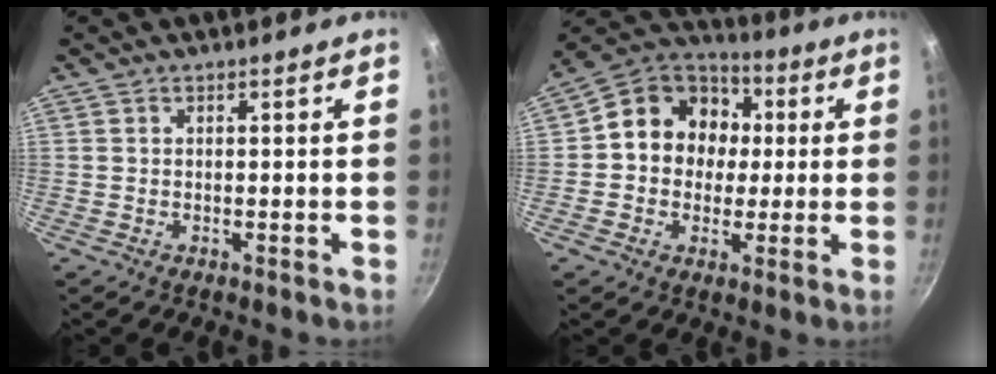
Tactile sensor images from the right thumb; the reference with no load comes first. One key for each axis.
{"total": 14.4, "fx": 1.5, "fy": 12.4, "fz": 7.2, "tx": -0.076, "ty": 0.027, "tz": 0.005}